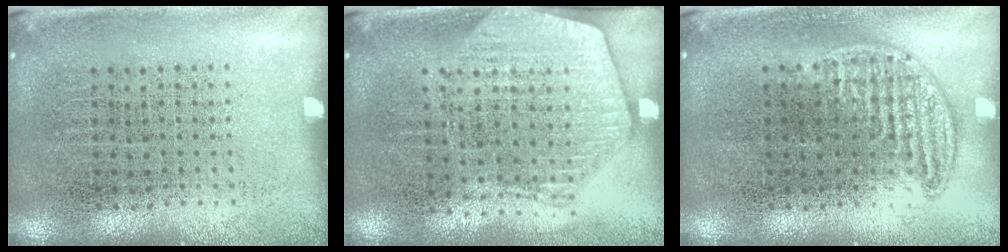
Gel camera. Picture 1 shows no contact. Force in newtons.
{"total": 1.8, "press": 1.6, "slide": 0.7}
{"total": 0.9, "press": 0.9, "slide": 0.2}